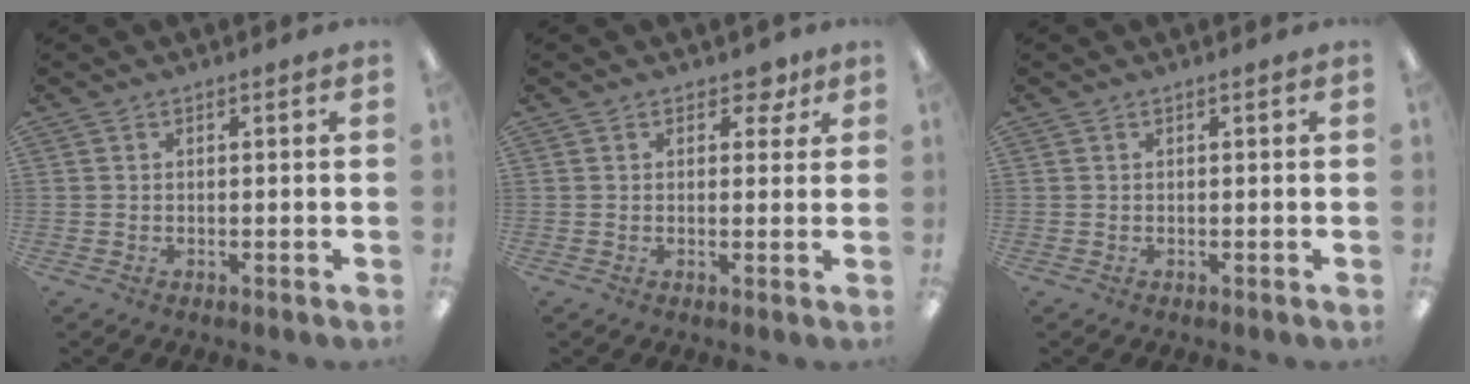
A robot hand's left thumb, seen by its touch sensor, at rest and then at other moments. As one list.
[{"total": 4.0, "force": [2.1, 2.7, 2.0], "torque": [-0.013, -0.003, 0.033]}, {"total": 0.0}]